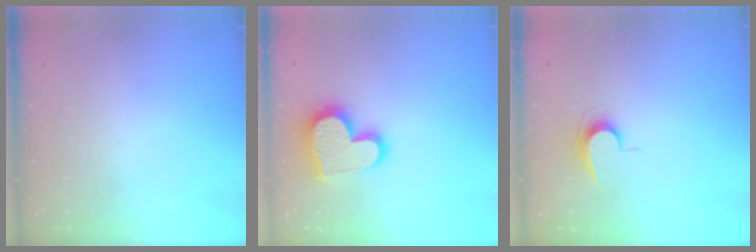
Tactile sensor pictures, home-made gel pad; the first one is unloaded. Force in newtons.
{"total": 18.9, "press": 18.9, "slide": 1.5}
{"total": 6.8, "press": 6.8, "slide": 0.7}